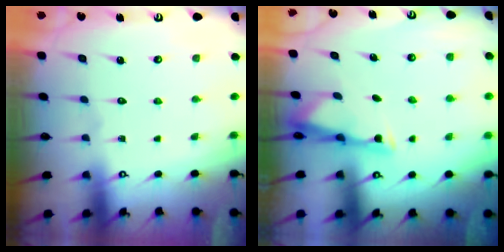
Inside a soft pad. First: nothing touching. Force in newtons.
{"total": 3.2, "press": 3.2, "slide": 0.4}